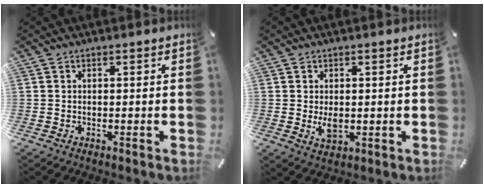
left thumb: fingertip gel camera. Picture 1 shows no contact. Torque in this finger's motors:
{"motor_torque": [0.82, 1.14, 0.08, -0.02, 0.02]}